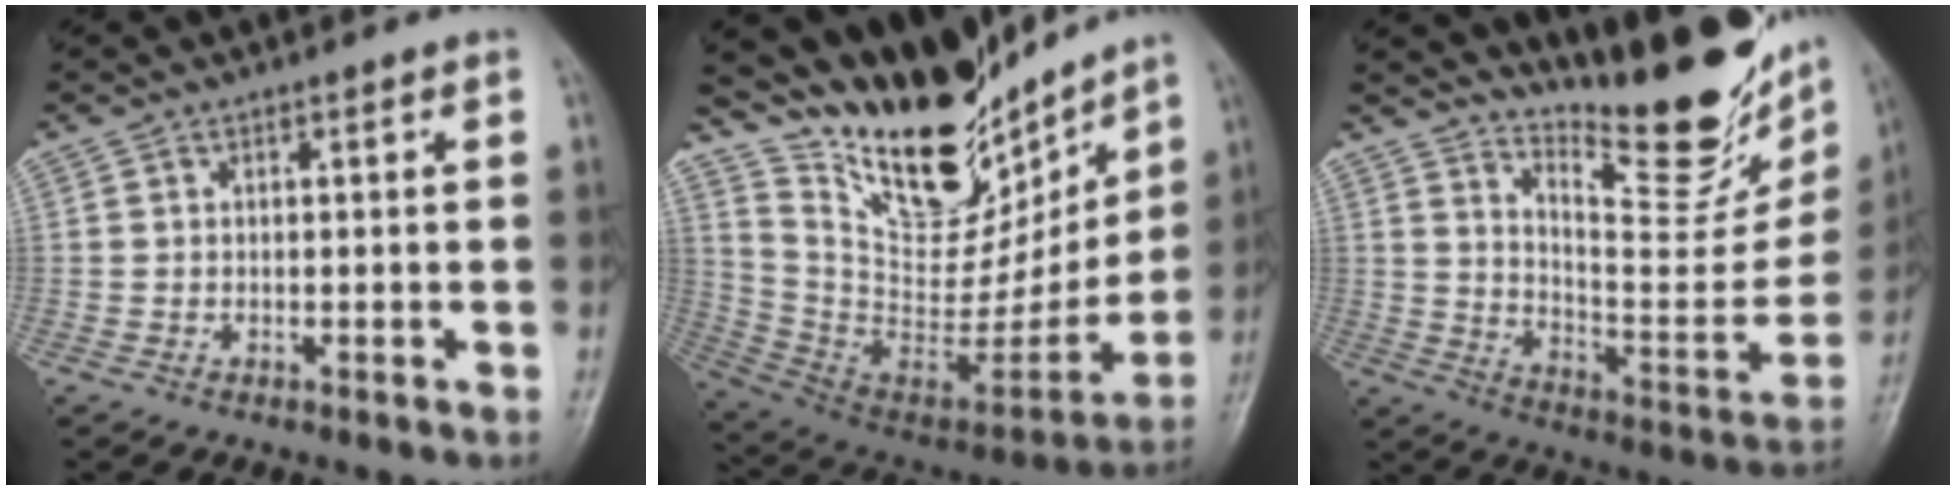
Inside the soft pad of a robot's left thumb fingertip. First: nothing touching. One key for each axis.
{"total": 25.8, "fx": 20.0, "fy": 10.6, "fz": 12.5, "tx": -0.162, "ty": -0.098, "tz": 0.344}
{"total": 25.0, "fx": 17.8, "fy": 7.4, "fz": 16.0, "tx": -0.188, "ty": -0.119, "tz": 0.267}